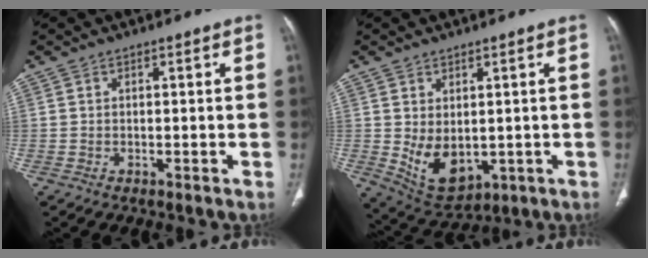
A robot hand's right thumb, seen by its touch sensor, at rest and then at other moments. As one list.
[{"total": 8.5, "force": [-0.4, 5.4, 6.6], "torque": [-0.098, -0.010, 0.023]}]